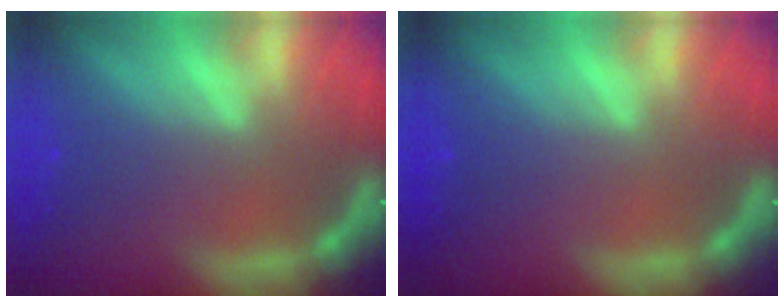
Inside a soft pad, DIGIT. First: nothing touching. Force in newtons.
{"total": 0.0}